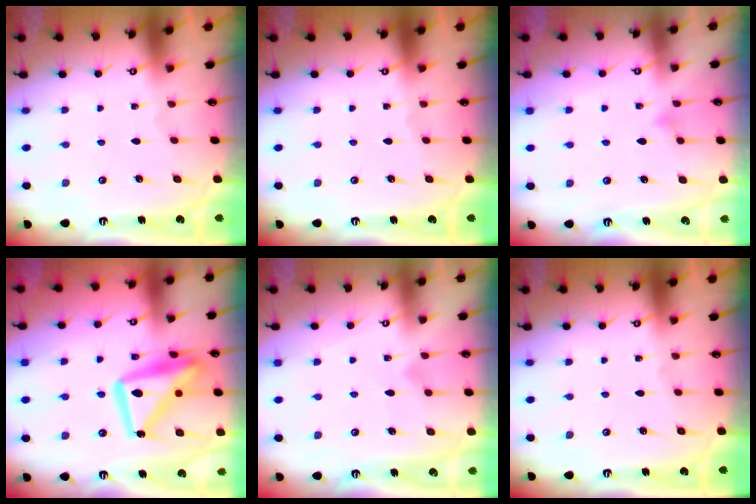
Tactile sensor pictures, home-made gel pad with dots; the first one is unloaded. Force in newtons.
{"total": 0.0}
{"total": 6.3, "press": 6.3, "slide": 0.6}
{"total": 17.5, "press": 17.4, "slide": 1.8}
{"total": 7.5, "press": 7.5, "slide": 0.2}
{"total": 0.0}